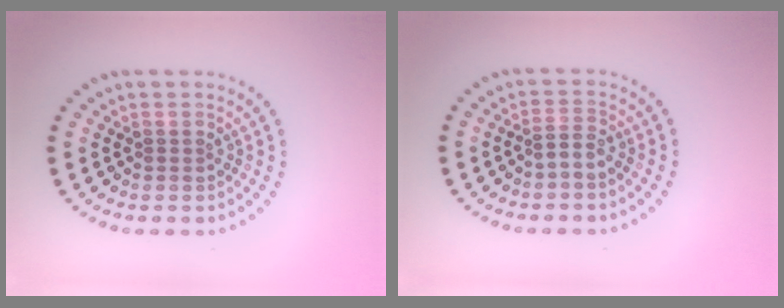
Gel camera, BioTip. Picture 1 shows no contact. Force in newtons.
{"total": 1.2, "press": 0.8, "slide": 0.9}